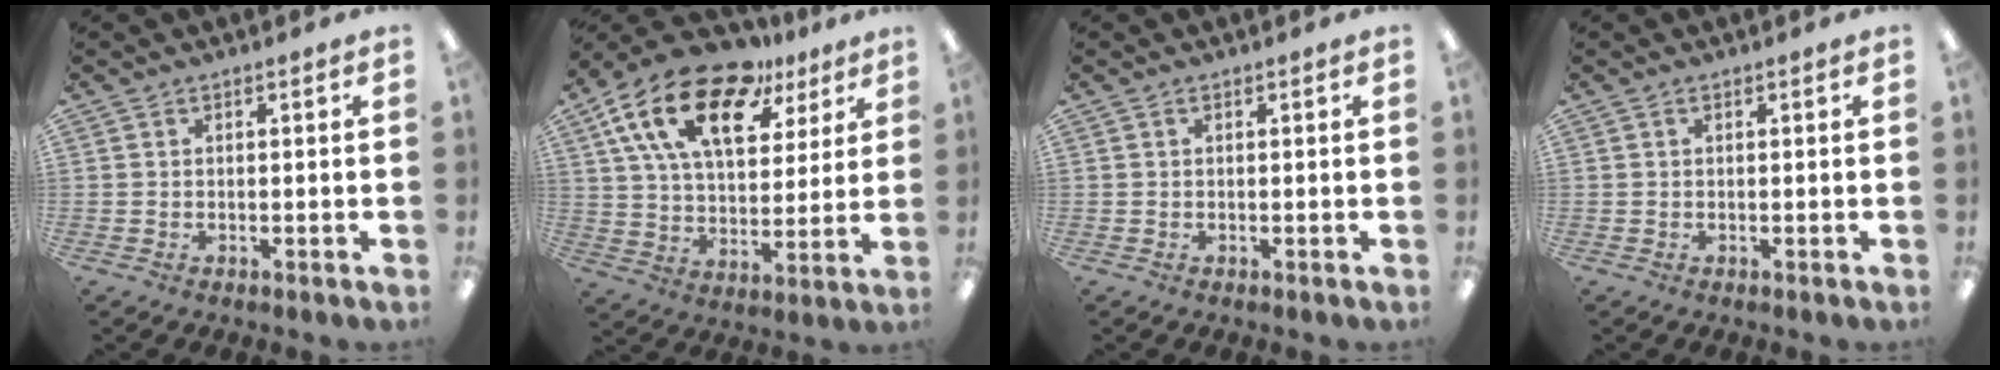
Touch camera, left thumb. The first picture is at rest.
{"total": 20.8, "force": [12.0, 10.9, 13.1], "torque": [-0.231, -0.048, 0.213]}
{"total": 0.0}
{"total": 0.0}